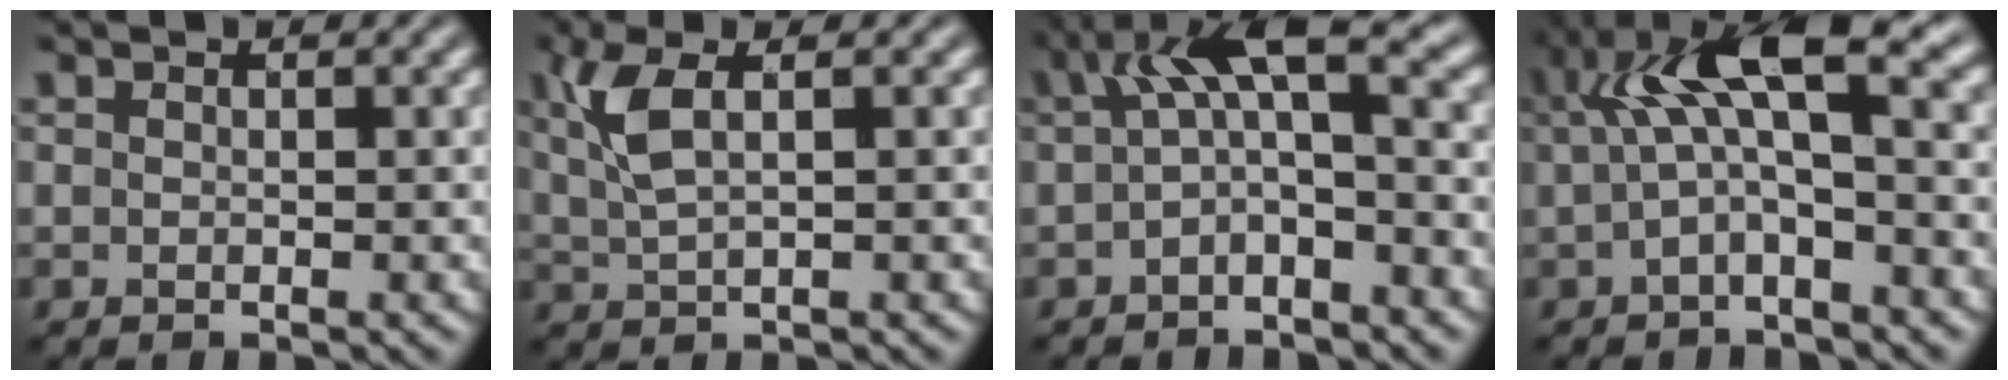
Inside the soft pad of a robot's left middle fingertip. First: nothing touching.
{"total": 3.6, "force": [1.3, 1.3, 3.2], "torque": [-0.078, 0.003, 0.029]}
{"total": 5.6, "force": [0.8, 1.8, 5.2], "torque": [-0.086, 0.018, 0.003]}
{"total": 7.1, "force": [1.6, 2.0, 6.6], "torque": [-0.126, 0.015, 0.022]}